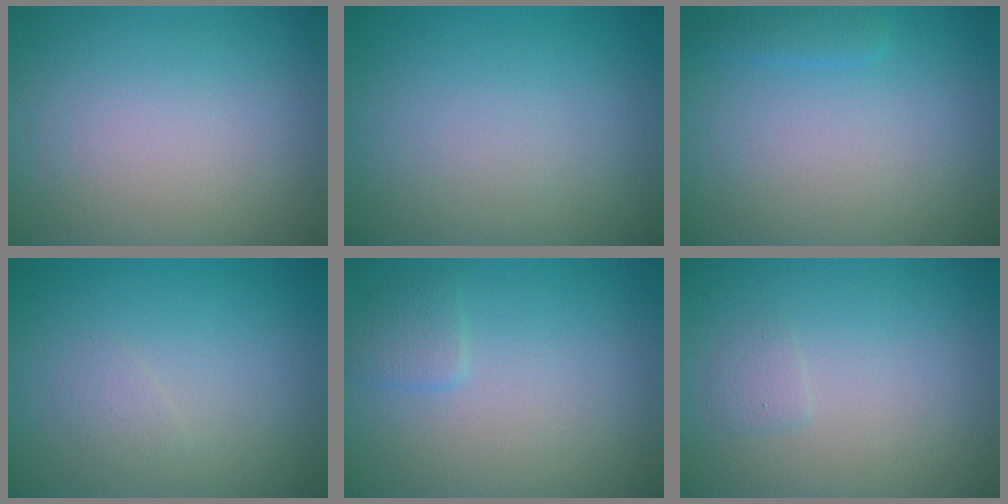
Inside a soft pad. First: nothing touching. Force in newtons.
{"total": 0.0}
{"total": 0.9, "press": 0.9, "slide": 0.0}
{"total": 0.8, "press": 0.8, "slide": 0.0}
{"total": 1.2, "press": 1.2, "slide": 0.1}
{"total": 0.7, "press": 0.7, "slide": 0.1}